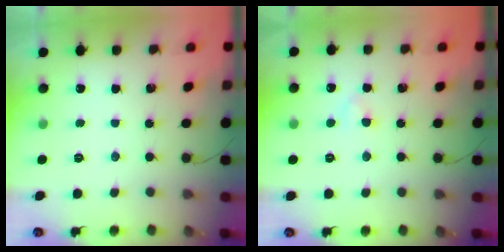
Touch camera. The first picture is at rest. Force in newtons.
{"total": 2.0, "press": 1.9, "slide": 0.8}